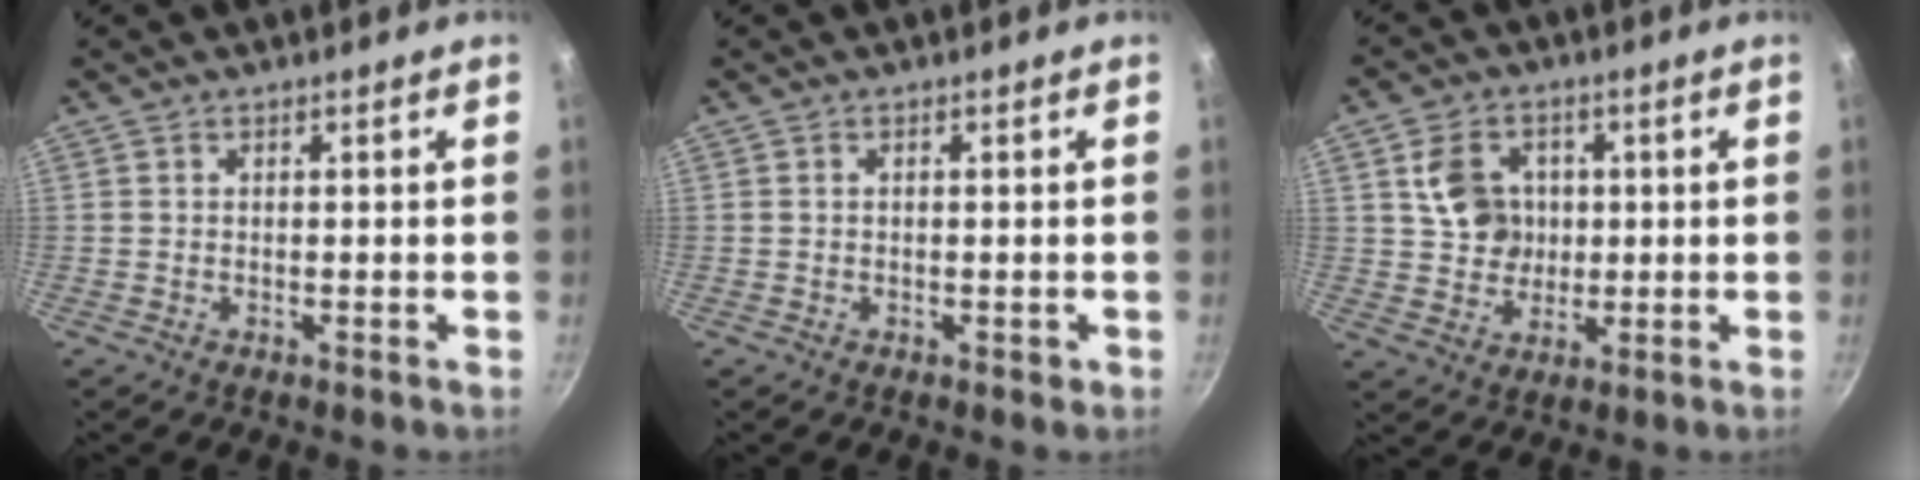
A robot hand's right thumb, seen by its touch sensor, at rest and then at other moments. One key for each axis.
{"total": 0.9, "fx": -0.1, "fy": 0.4, "fz": 0.8, "tx": -0.010, "ty": 0.001, "tz": 0.000}
{"total": 8.8, "fx": 1.9, "fy": 7.4, "fz": 4.3, "tx": -0.048, "ty": -0.001, "tz": 0.034}